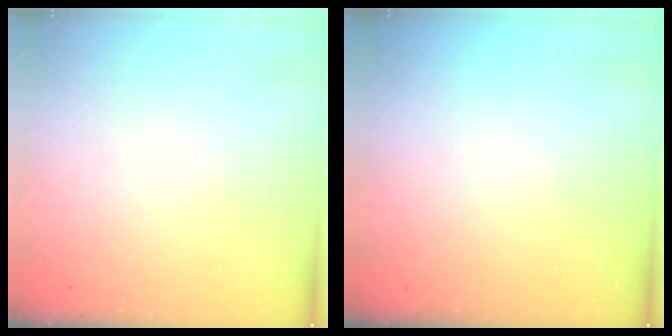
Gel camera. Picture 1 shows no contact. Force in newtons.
{"total": 0.0}